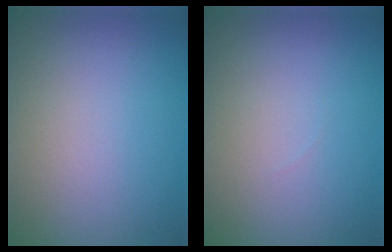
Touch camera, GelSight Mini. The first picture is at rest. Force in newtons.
{"total": 0.5, "press": 0.5, "slide": 0.0}